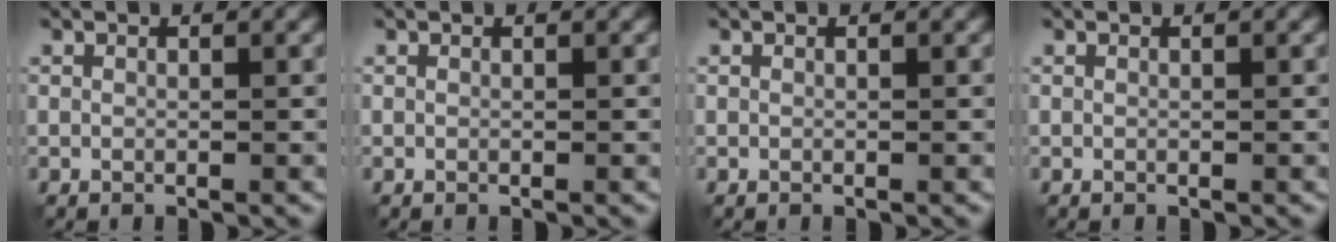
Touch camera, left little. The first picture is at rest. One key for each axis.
{"total": 0.0}
{"total": 0.0}
{"total": 0.0}